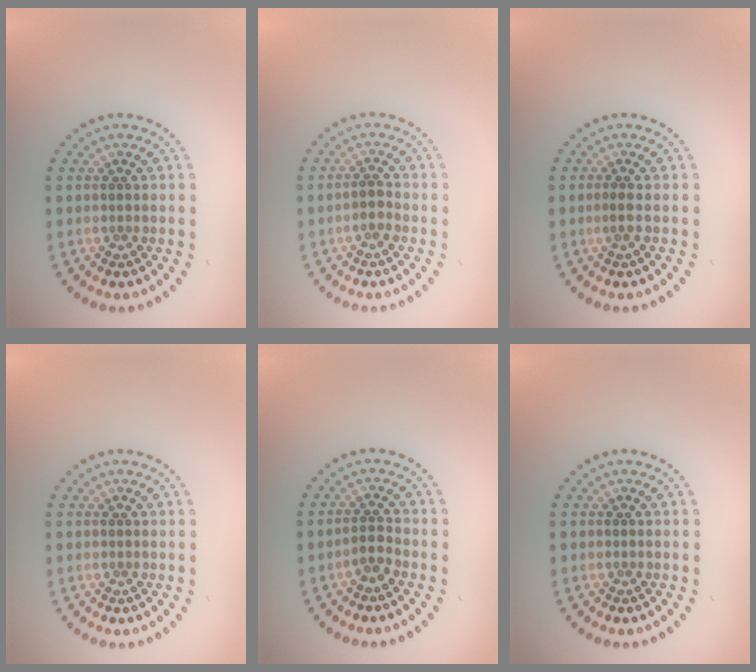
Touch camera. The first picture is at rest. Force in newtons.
{"total": 1.0, "press": 0.8, "slide": 0.7}
{"total": 0.8, "press": 0.6, "slide": 0.5}
{"total": 0.0}
{"total": 1.5, "press": 1.2, "slide": 0.9}
{"total": 0.0}